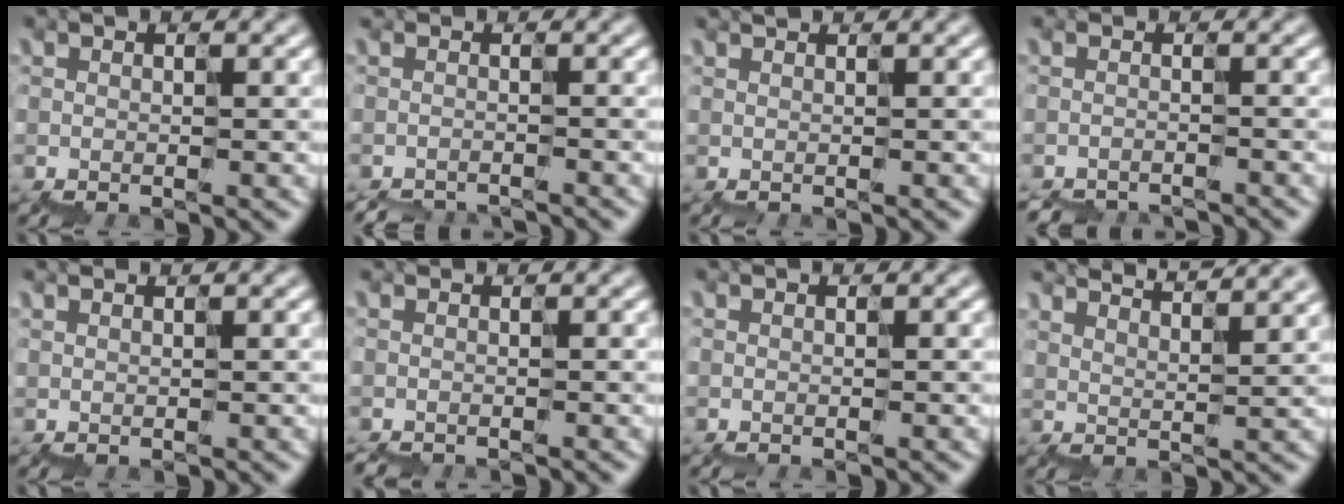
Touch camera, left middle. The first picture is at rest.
{"total": 3.1, "force": [-2.8, -0.4, -1.0], "torque": [0.006, -0.016, -0.036]}
{"total": 0.5, "force": [0.4, 0.3, 0.2], "torque": [0.008, 0.010, 0.002]}
{"total": 3.4, "force": [-3.3, -0.3, -1.0], "torque": [0.010, -0.014, -0.039]}
{"total": 1.2, "force": [0.9, 0.6, 0.5], "torque": [-0.007, 0.017, 0.008]}
{"total": 0.7, "force": [-0.6, 0.2, -0.1], "torque": [0.015, -0.002, -0.007]}
{"total": 0.0}
{"total": 7.1, "force": [6.6, 1.2, 2.4], "torque": [-0.043, 0.030, 0.073]}